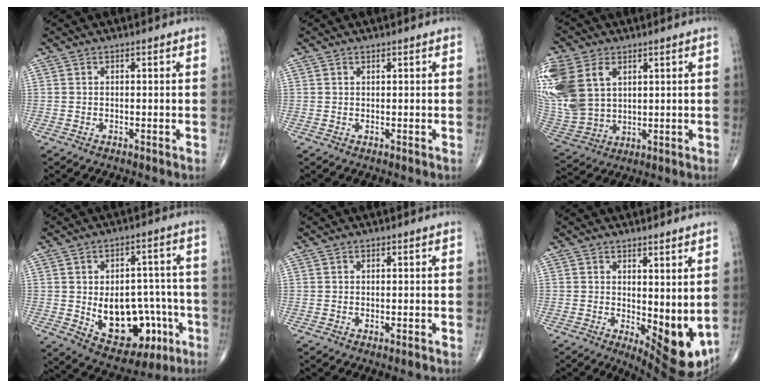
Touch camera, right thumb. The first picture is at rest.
{"total": 0.0}
{"total": 20.6, "force": [6.7, 14.4, 13.1], "torque": [-0.330, 0.006, 0.145]}
{"total": 16.5, "force": [-4.2, 10.7, 11.8], "torque": [-0.128, 0.031, -0.038]}
{"total": 0.7, "force": [-0.3, 0.1, 0.6], "torque": [-0.009, -0.003, -0.003]}
{"total": 9.9, "force": [0.5, 4.1, 9.0], "torque": [-0.105, -0.027, 0.019]}